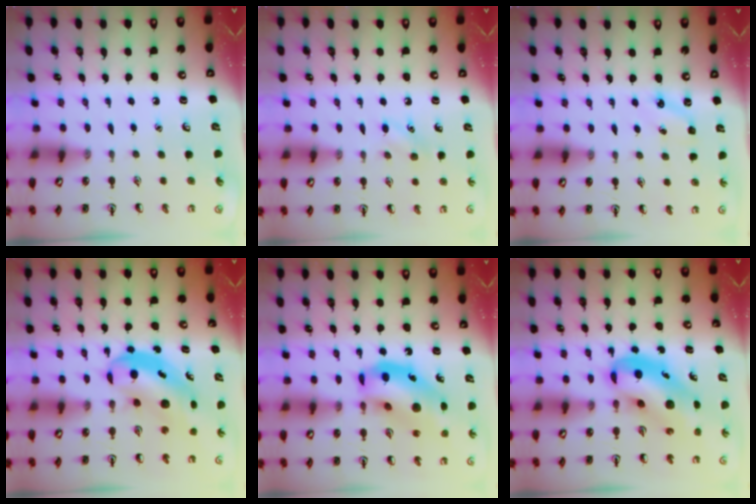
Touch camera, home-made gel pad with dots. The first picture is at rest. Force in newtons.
{"total": 6.2, "press": 5.9, "slide": 1.8}
{"total": 3.5, "press": 3.4, "slide": 1.1}
{"total": 5.0, "press": 4.8, "slide": 1.3}
{"total": 15.3, "press": 14.7, "slide": 4.5}
{"total": 8.4, "press": 8.1, "slide": 2.5}